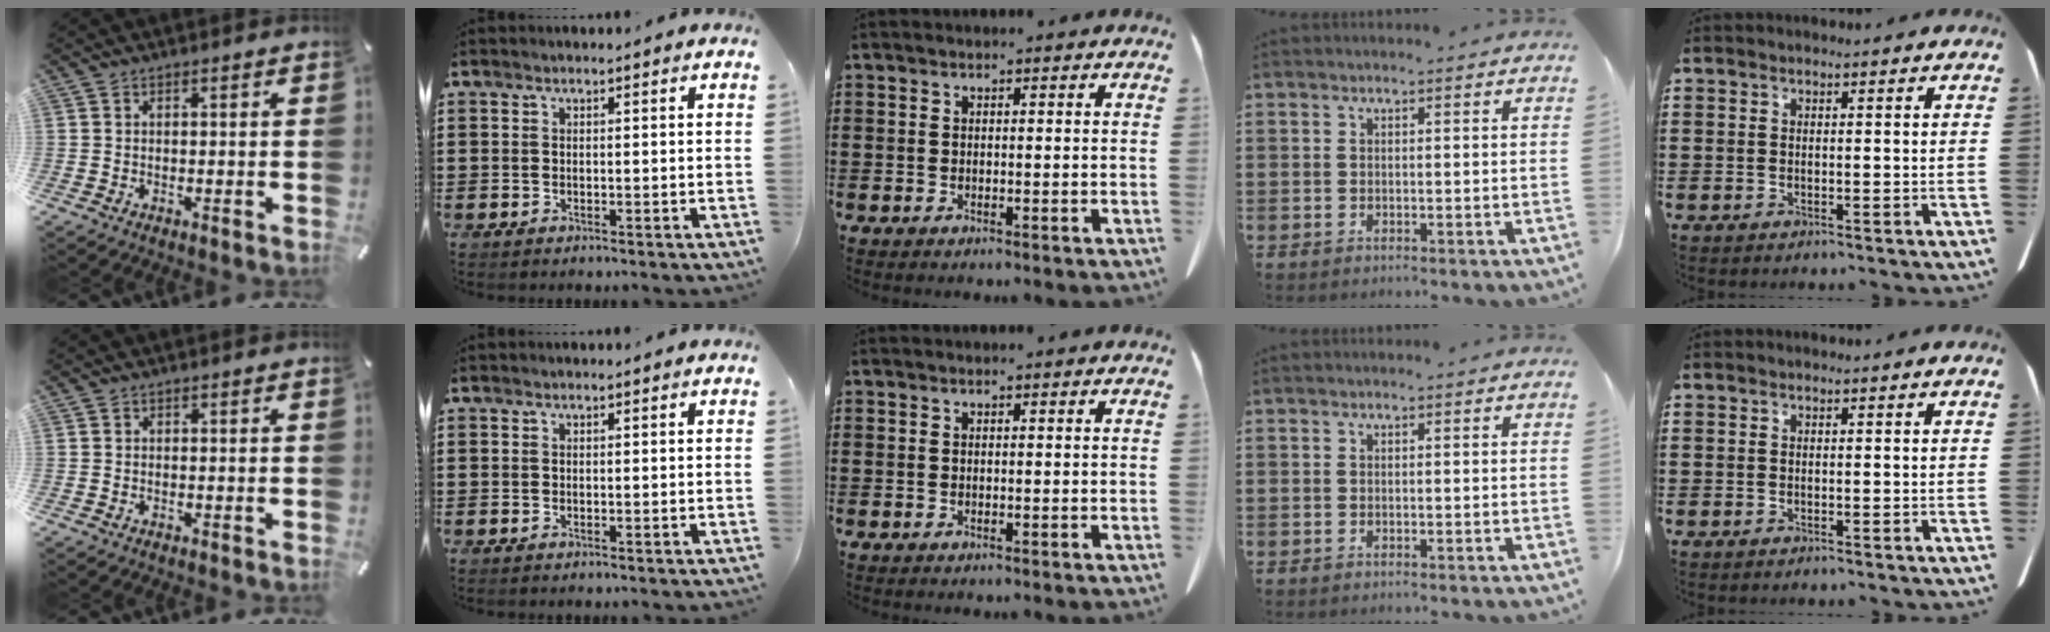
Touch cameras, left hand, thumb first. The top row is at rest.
{}